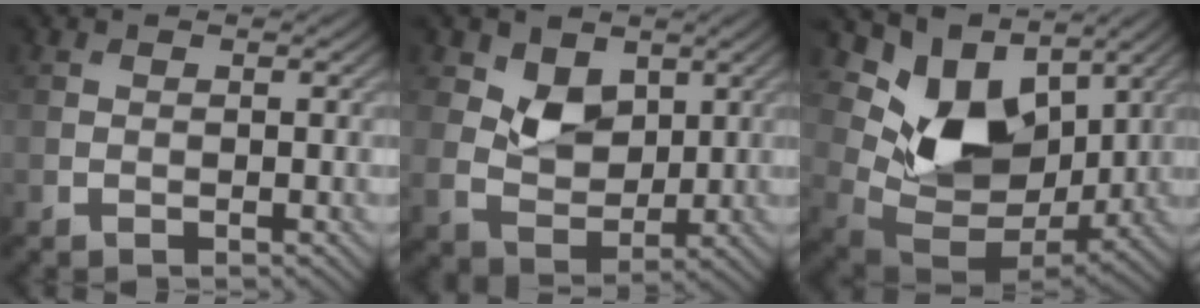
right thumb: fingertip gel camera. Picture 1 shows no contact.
{"total": 5.5, "force": [2.4, 4.0, 3.0], "torque": [-0.069, -0.014, 0.038]}
{"total": 12.2, "force": [5.1, 7.8, 8.0], "torque": [-0.160, -0.004, 0.094]}